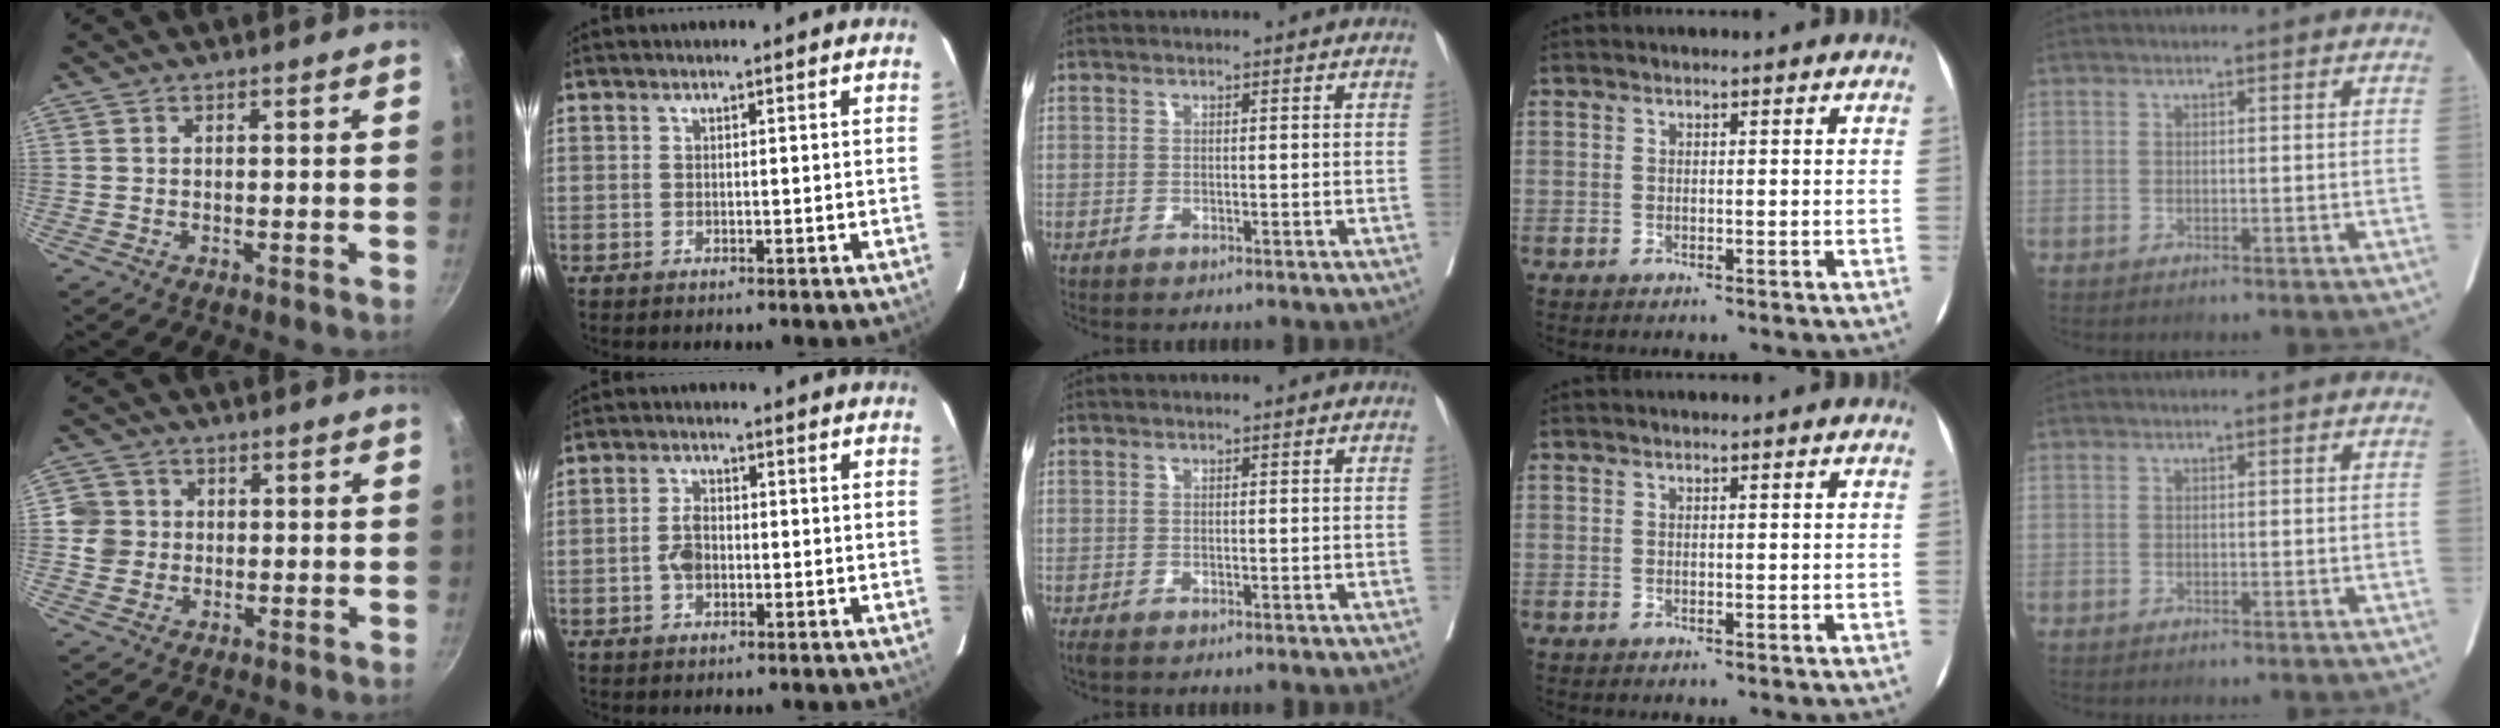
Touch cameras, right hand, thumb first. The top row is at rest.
{"thumb": {"total": 5.3, "force": [0.1, 5.2, 1.2], "torque": [0.000, 0.007, -0.002]}, "index": {"total": 3.4, "force": [-0.8, 1.9, 2.7], "torque": [-0.058, 0.005, -0.016]}, "middle": {"total": 1.6, "force": [-1.2, 0.7, 0.8], "torque": [-0.018, -0.008, -0.021]}}